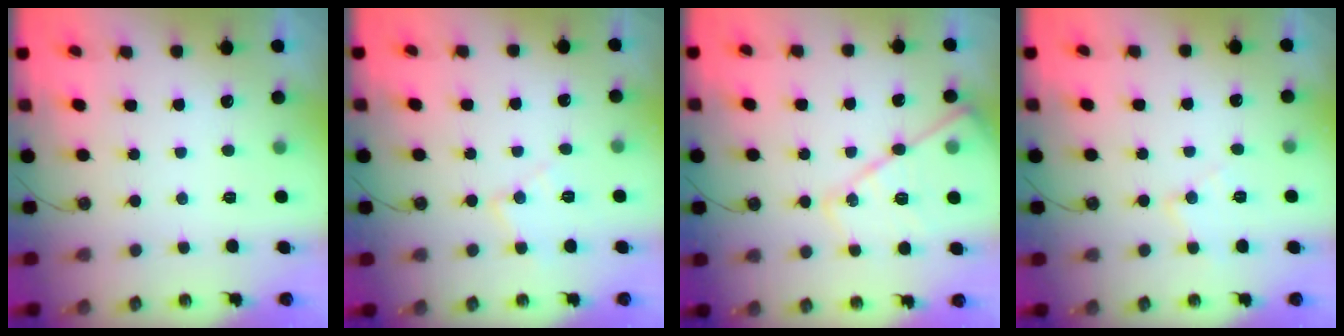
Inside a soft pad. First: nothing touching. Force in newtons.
{"total": 8.1, "press": 8.1, "slide": 0.7}
{"total": 16.0, "press": 15.9, "slide": 1.5}
{"total": 7.4, "press": 7.4, "slide": 0.7}